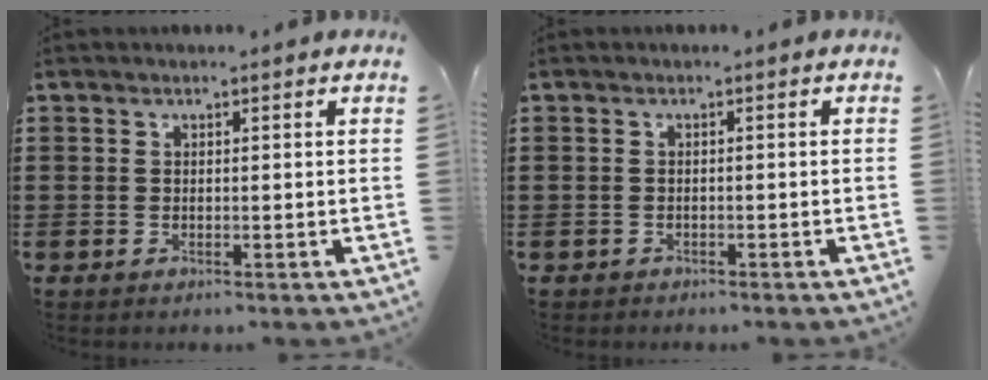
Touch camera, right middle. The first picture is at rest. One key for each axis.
{"total": 0.7, "fx": -0.7, "fy": 0.3, "fz": -0.1, "tx": -0.001, "ty": 0.000, "tz": -0.015}